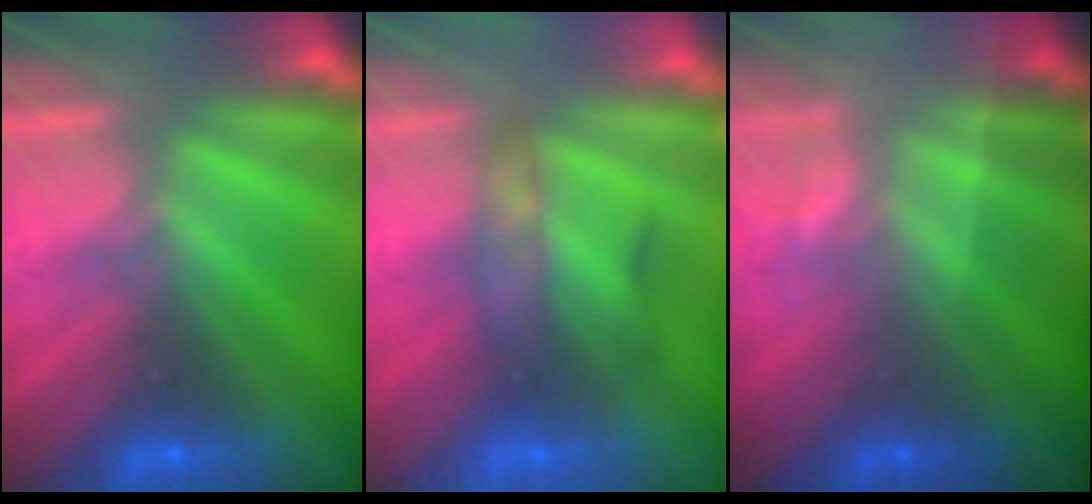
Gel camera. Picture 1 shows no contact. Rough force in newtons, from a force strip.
{"total": 2.2}
{"total": 1.7}